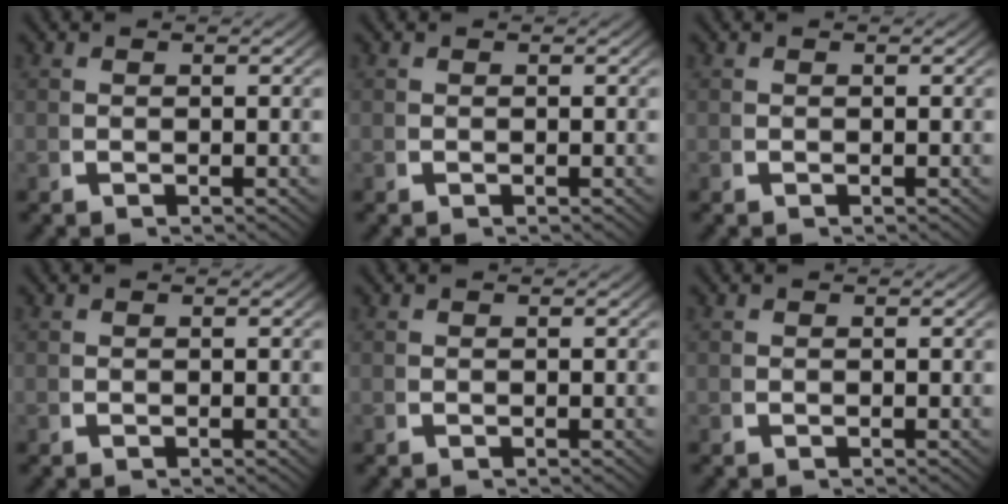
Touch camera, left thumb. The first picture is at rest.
{"total": 0.0}
{"total": 0.0}
{"total": 0.0}
{"total": 0.0}
{"total": 0.0}